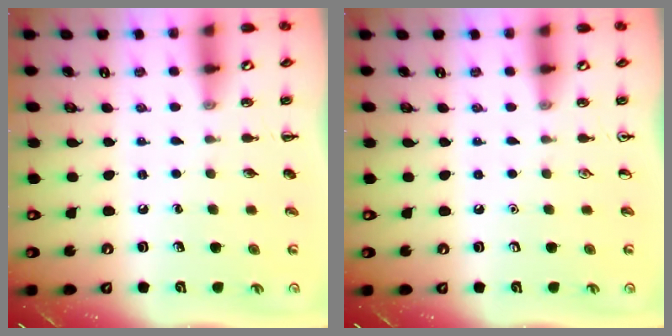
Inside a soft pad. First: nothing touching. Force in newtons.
{"total": 0.0}